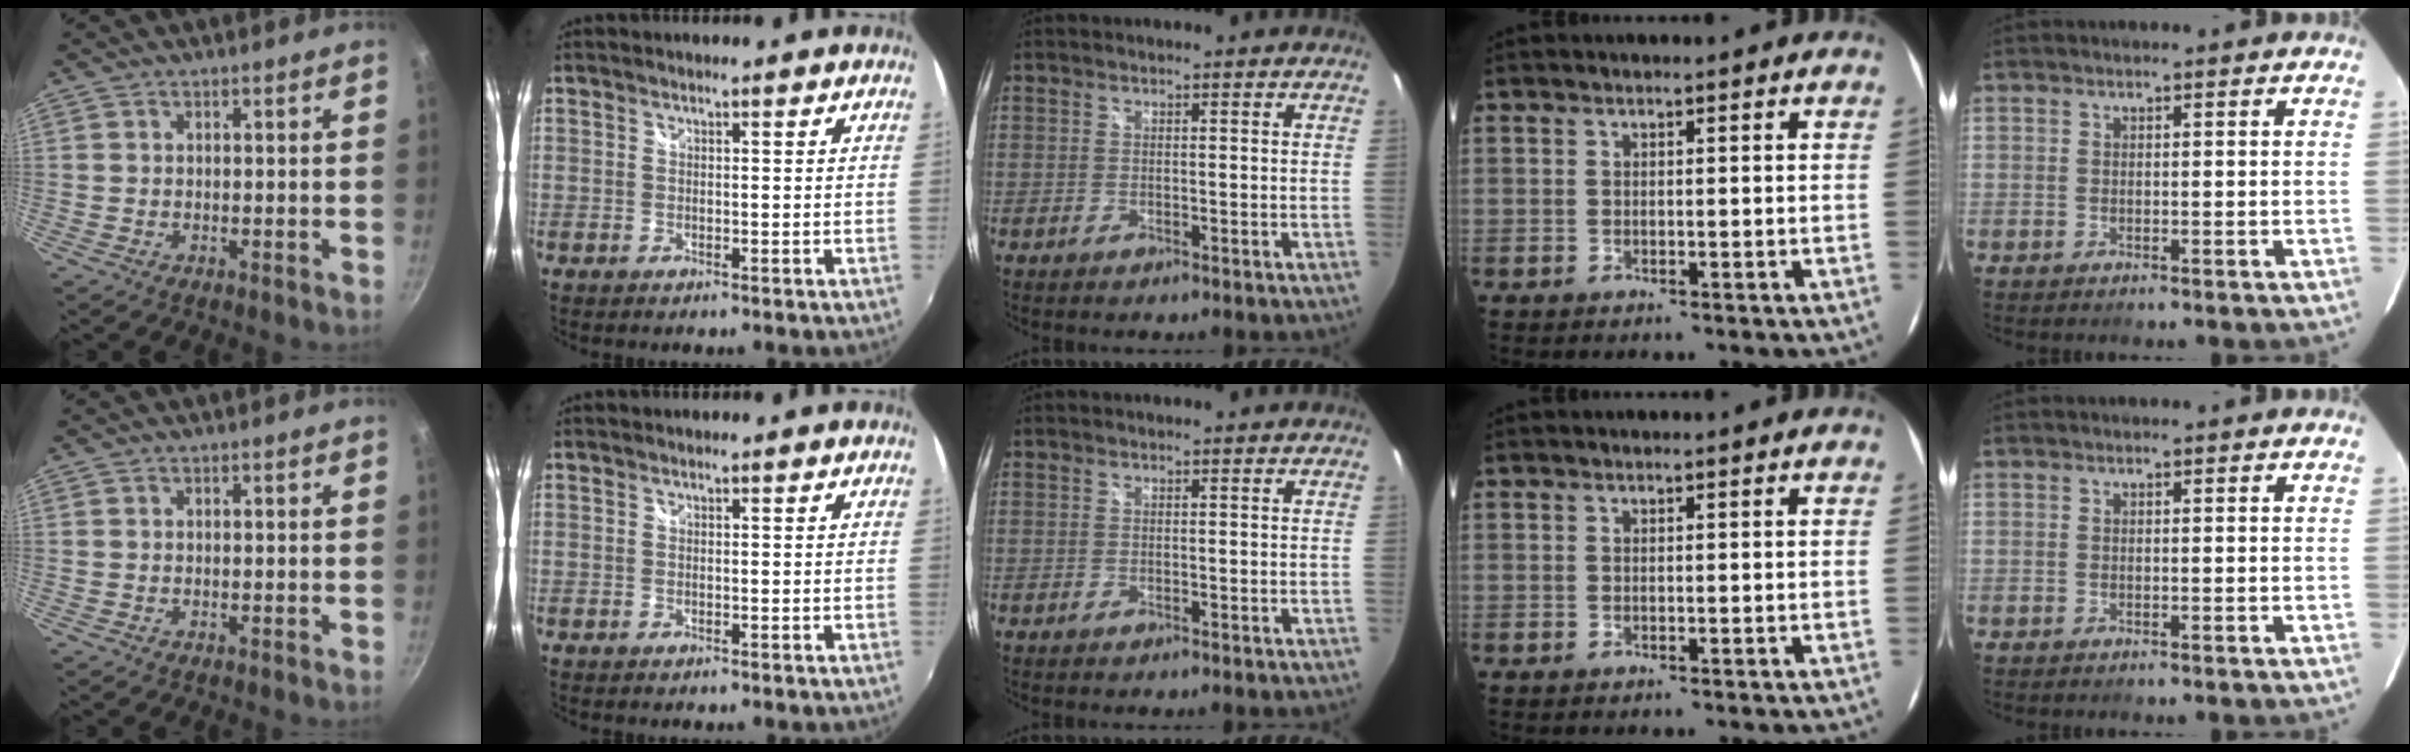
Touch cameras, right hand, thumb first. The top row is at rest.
{}